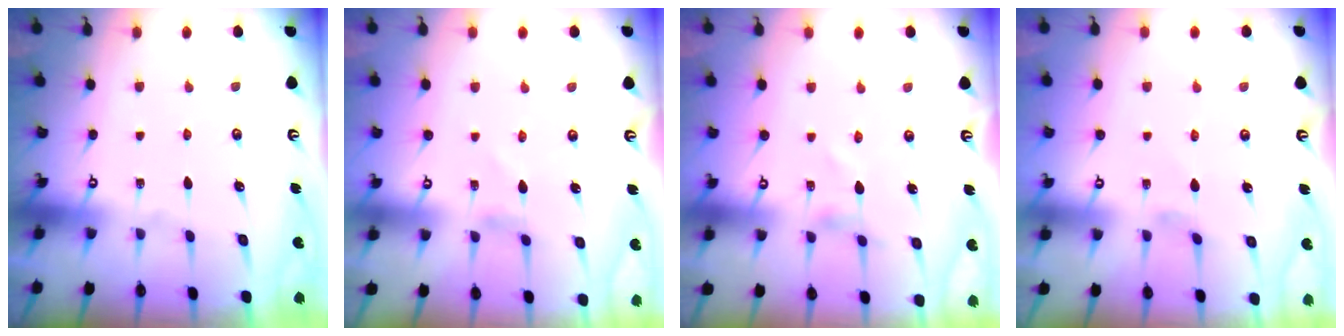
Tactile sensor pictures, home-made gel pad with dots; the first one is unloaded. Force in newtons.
{"total": 1.0, "press": 0.9, "slide": 0.2}
{"total": 0.8, "press": 0.7, "slide": 0.2}
{"total": 0.9, "press": 0.8, "slide": 0.3}